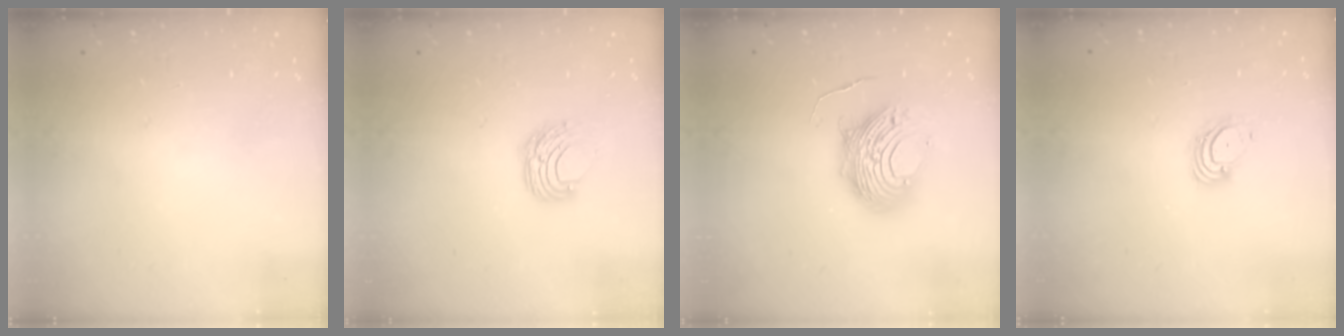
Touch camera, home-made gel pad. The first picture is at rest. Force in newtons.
{"total": 6.7, "press": 6.7, "slide": 0.5}
{"total": 13.5, "press": 13.4, "slide": 1.4}
{"total": 3.2, "press": 3.2, "slide": 0.3}